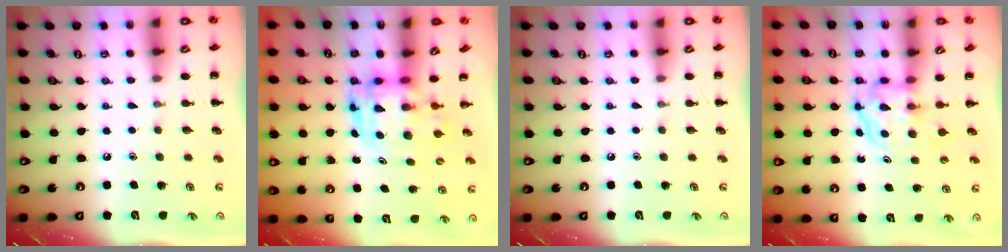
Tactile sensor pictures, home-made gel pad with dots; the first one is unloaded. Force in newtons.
{"total": 3.5, "press": 3.4, "slide": 0.7}
{"total": 0.0}
{"total": 3.7, "press": 3.7, "slide": 0.2}